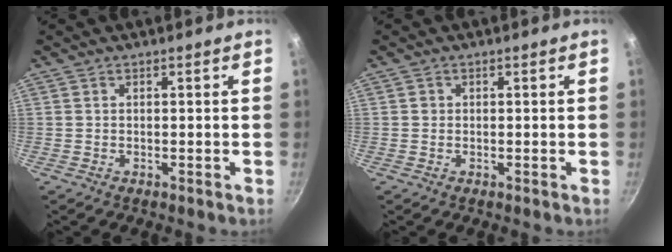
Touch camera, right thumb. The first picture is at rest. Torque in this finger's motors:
{"motor_torque": [0.12, 0.07, 0.18, -0.01, -0.02]}